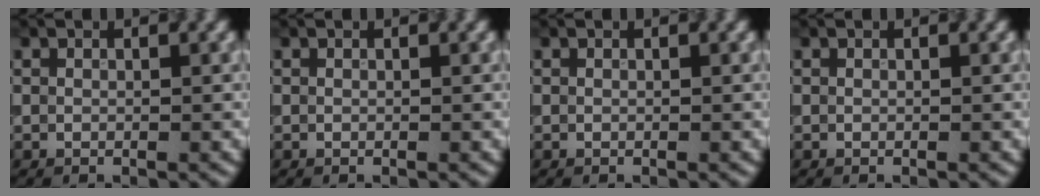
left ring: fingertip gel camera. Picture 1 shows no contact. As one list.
[{"total": 0.0}, {"total": 0.0}, {"total": 0.0}]